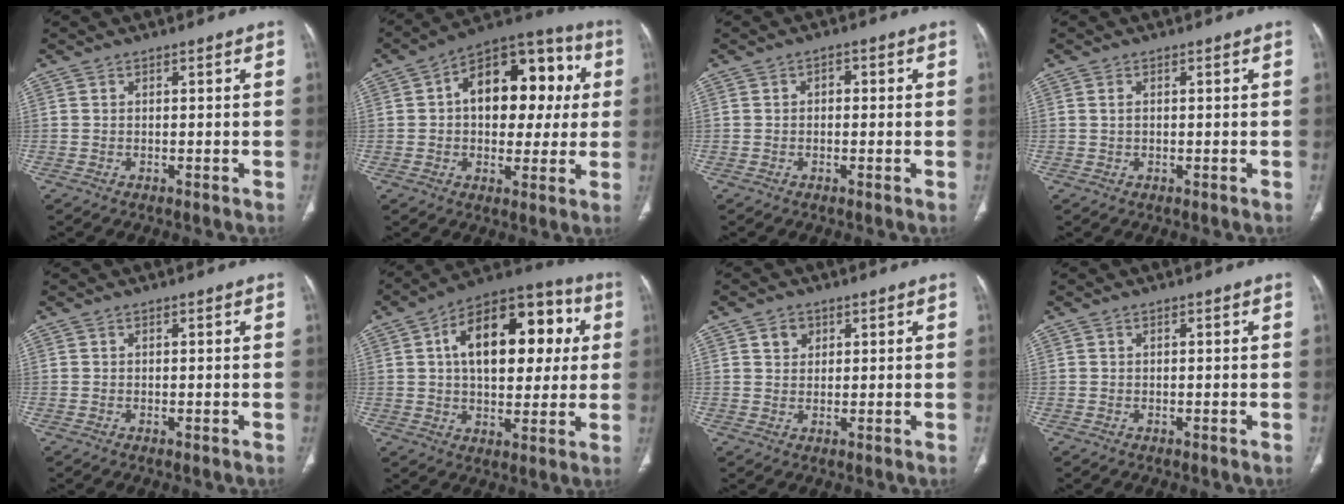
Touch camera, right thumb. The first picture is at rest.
{"total": 19.6, "force": [3.3, 12.0, 15.2], "torque": [-0.165, 0.034, 0.042]}
{"total": 1.7, "force": [0.1, 1.2, 1.2], "torque": [-0.009, 0.006, -0.004]}
{"total": 1.0, "force": [0.2, 0.7, 0.7], "torque": [-0.017, 0.004, 0.006]}
{"total": 0.0}
{"total": 22.0, "force": [4.7, 12.4, 17.5], "torque": [-0.222, 0.024, 0.064]}
{"total": 3.0, "force": [1.4, 2.4, 1.1], "torque": [-0.005, -0.007, 0.024]}
{"total": 0.0}